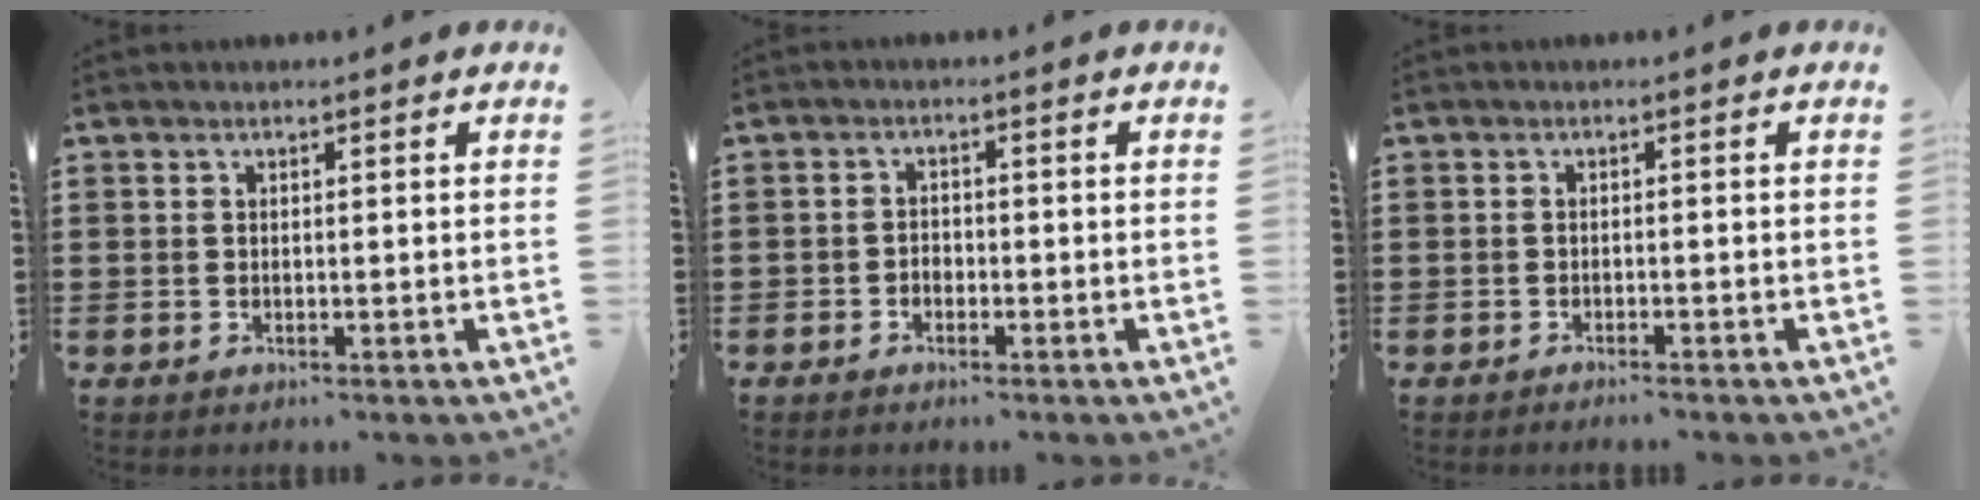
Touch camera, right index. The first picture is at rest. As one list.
[{"total": 1.5, "force": [-1.0, 0.9, 0.5], "torque": [-0.014, 0.002, -0.021]}, {"total": 0.9, "force": [-0.9, -0.1, 0.1], "torque": [-0.006, -0.002, -0.018]}]